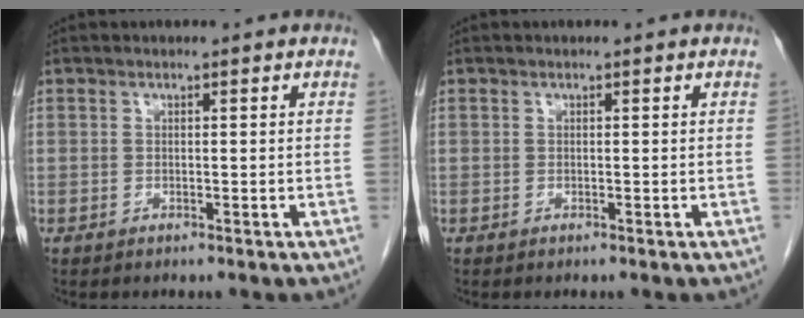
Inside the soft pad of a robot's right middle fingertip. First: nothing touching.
{"total": 0.0}